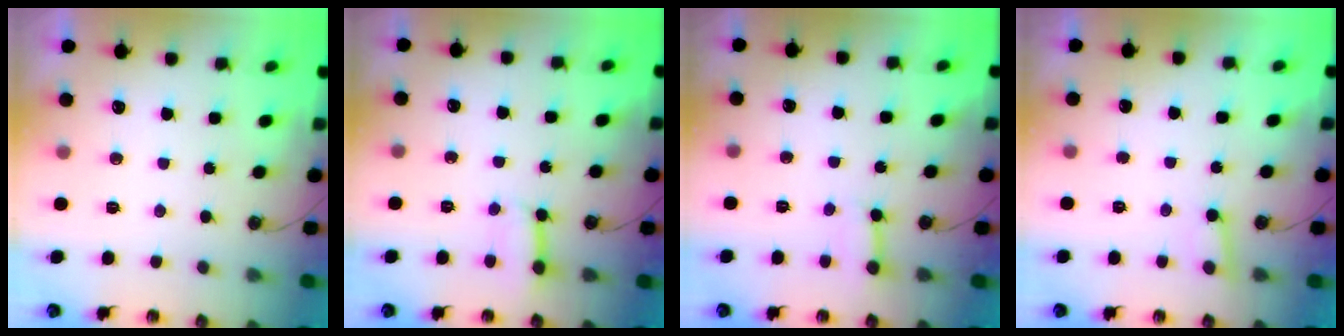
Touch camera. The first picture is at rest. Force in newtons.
{"total": 4.5, "press": 4.5, "slide": 0.6}
{"total": 3.3, "press": 3.3, "slide": 0.3}
{"total": 4.3, "press": 4.3, "slide": 0.3}